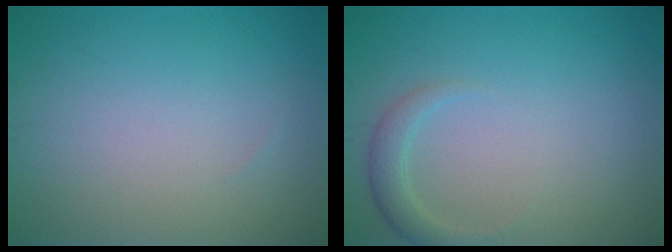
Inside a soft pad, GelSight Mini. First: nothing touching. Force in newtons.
{"total": 1.9, "press": 1.9, "slide": 0.1}